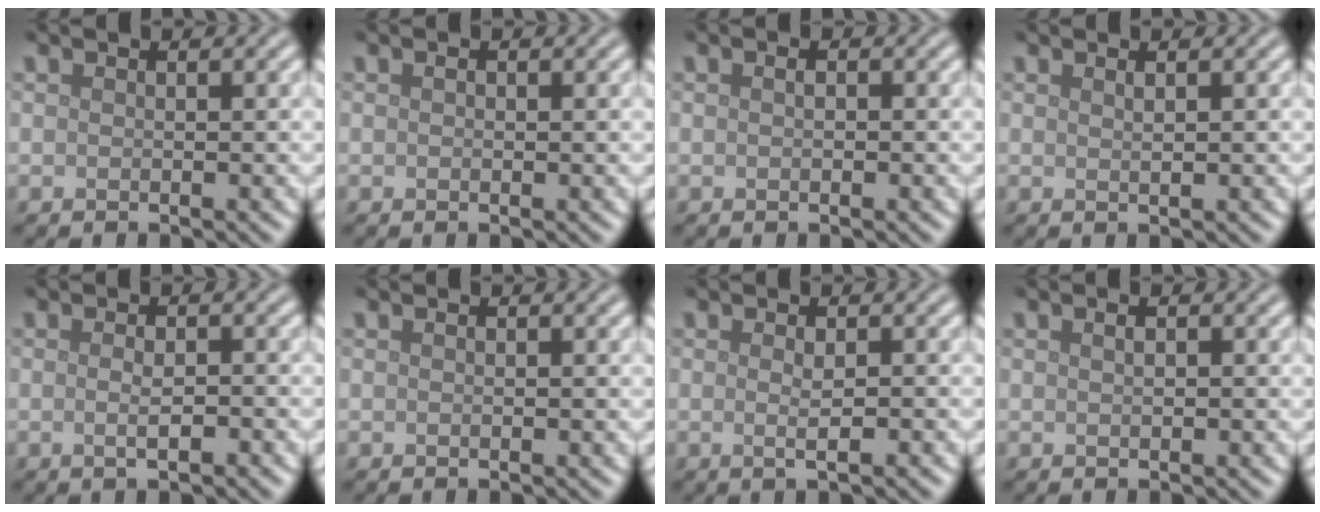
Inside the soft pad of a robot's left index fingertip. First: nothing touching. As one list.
[{"total": 0.6, "force": [0.1, 0.3, 0.4], "torque": [-0.008, -0.001, 0.000]}, {"total": 1.2, "force": [0.3, 0.7, 0.9], "torque": [-0.008, 0.000, -0.004]}, {"total": 0.8, "force": [0.4, 0.2, 0.6], "torque": [-0.008, 0.002, 0.007]}, {"total": 2.0, "force": [-0.4, 0.5, 1.9], "torque": [-0.031, -0.002, -0.005]}, {"total": 0.0}, {"total": 1.8, "force": [-0.1, 0.4, 1.8], "torque": [-0.030, -0.003, -0.002]}, {"total": 0.8, "force": [0.3, 0.3, 0.7], "torque": [-0.012, 0.002, 0.007]}]